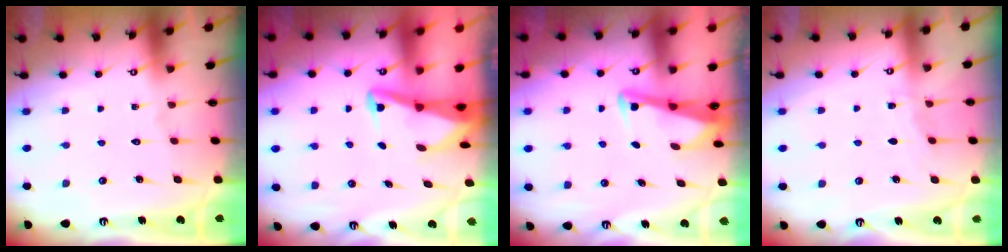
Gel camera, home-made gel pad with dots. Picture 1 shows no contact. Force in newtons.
{"total": 3.5, "press": 3.3, "slide": 1.0}
{"total": 3.3, "press": 3.3, "slide": 0.3}
{"total": 3.4, "press": 3.4, "slide": 0.3}